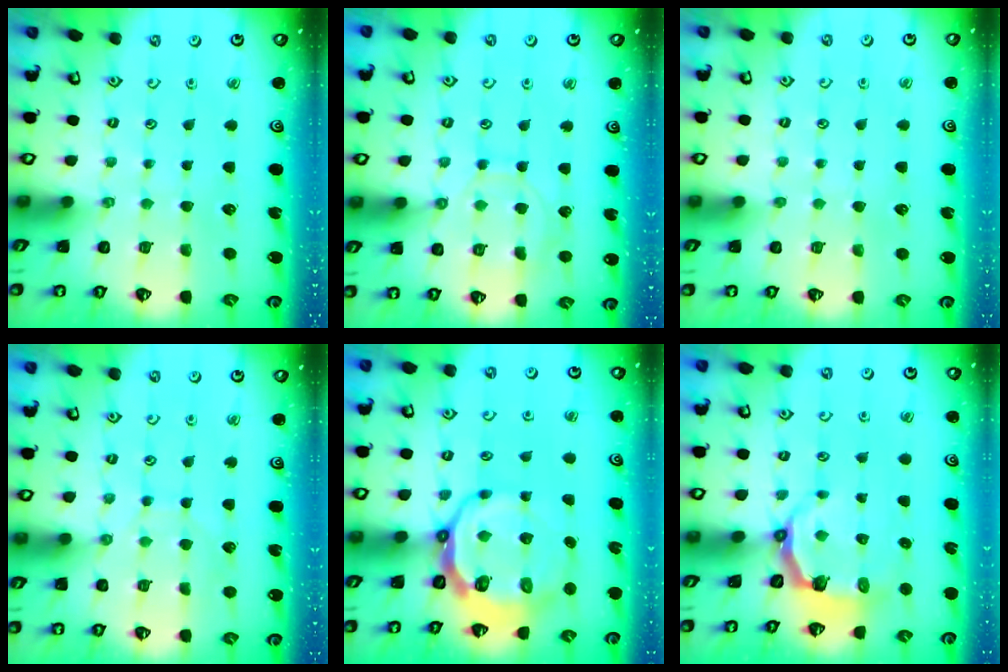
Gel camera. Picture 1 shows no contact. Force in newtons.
{"total": 10.1, "press": 10.0, "slide": 0.9}
{"total": 0.8, "press": 0.8, "slide": 0.1}
{"total": 5.2, "press": 5.2, "slide": 0.7}
{"total": 10.4, "press": 9.6, "slide": 3.9}
{"total": 4.4, "press": 2.8, "slide": 3.4}